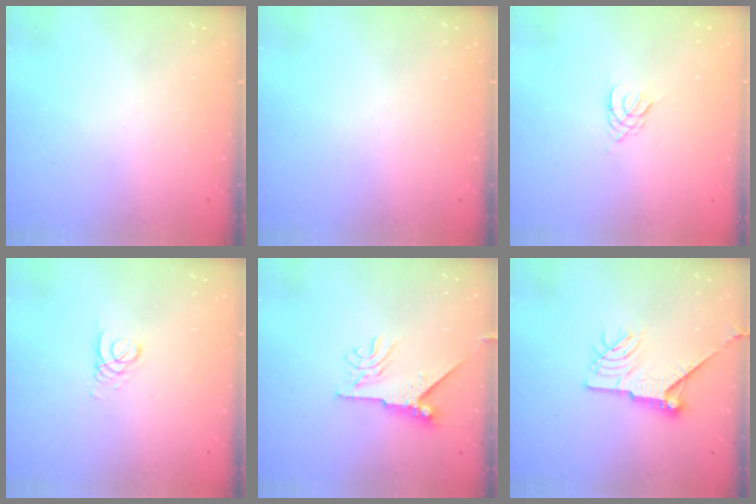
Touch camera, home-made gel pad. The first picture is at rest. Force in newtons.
{"total": 0.0}
{"total": 2.6, "press": 2.5, "slide": 0.5}
{"total": 2.7, "press": 2.7, "slide": 0.3}
{"total": 9.4, "press": 9.3, "slide": 1.3}
{"total": 12.0, "press": 12.0, "slide": 1.1}